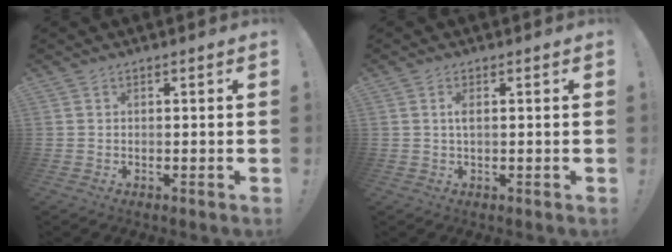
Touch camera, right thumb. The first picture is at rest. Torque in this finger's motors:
{"motor_torque": [0.10, 0.12, 0.48, -0.43, 0.15]}